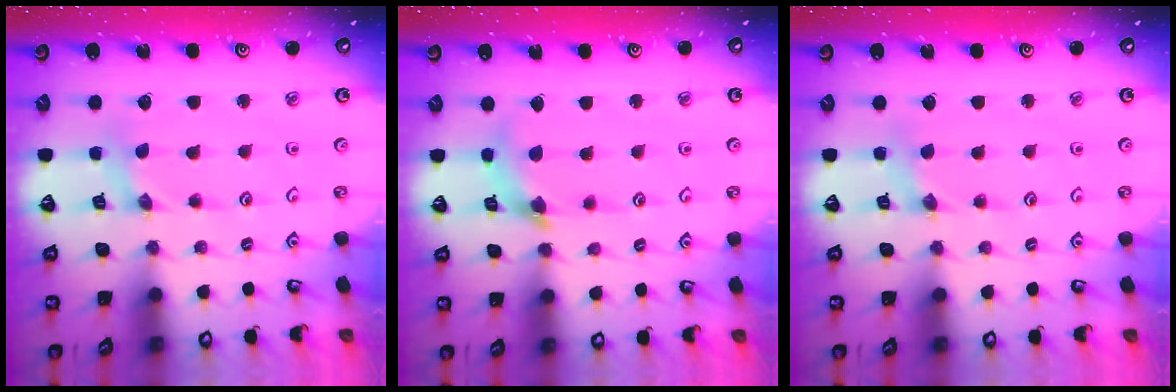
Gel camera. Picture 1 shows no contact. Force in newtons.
{"total": 6.6, "press": 6.6, "slide": 0.6}
{"total": 2.1, "press": 2.1, "slide": 0.3}